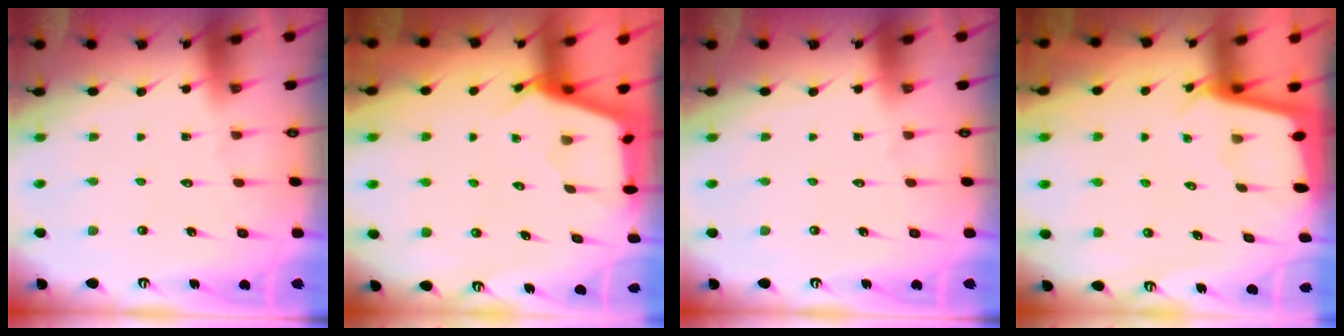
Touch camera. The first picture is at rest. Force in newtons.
{"total": 2.7, "press": 2.7, "slide": 0.3}
{"total": 0.0}
{"total": 1.9, "press": 1.9, "slide": 0.1}